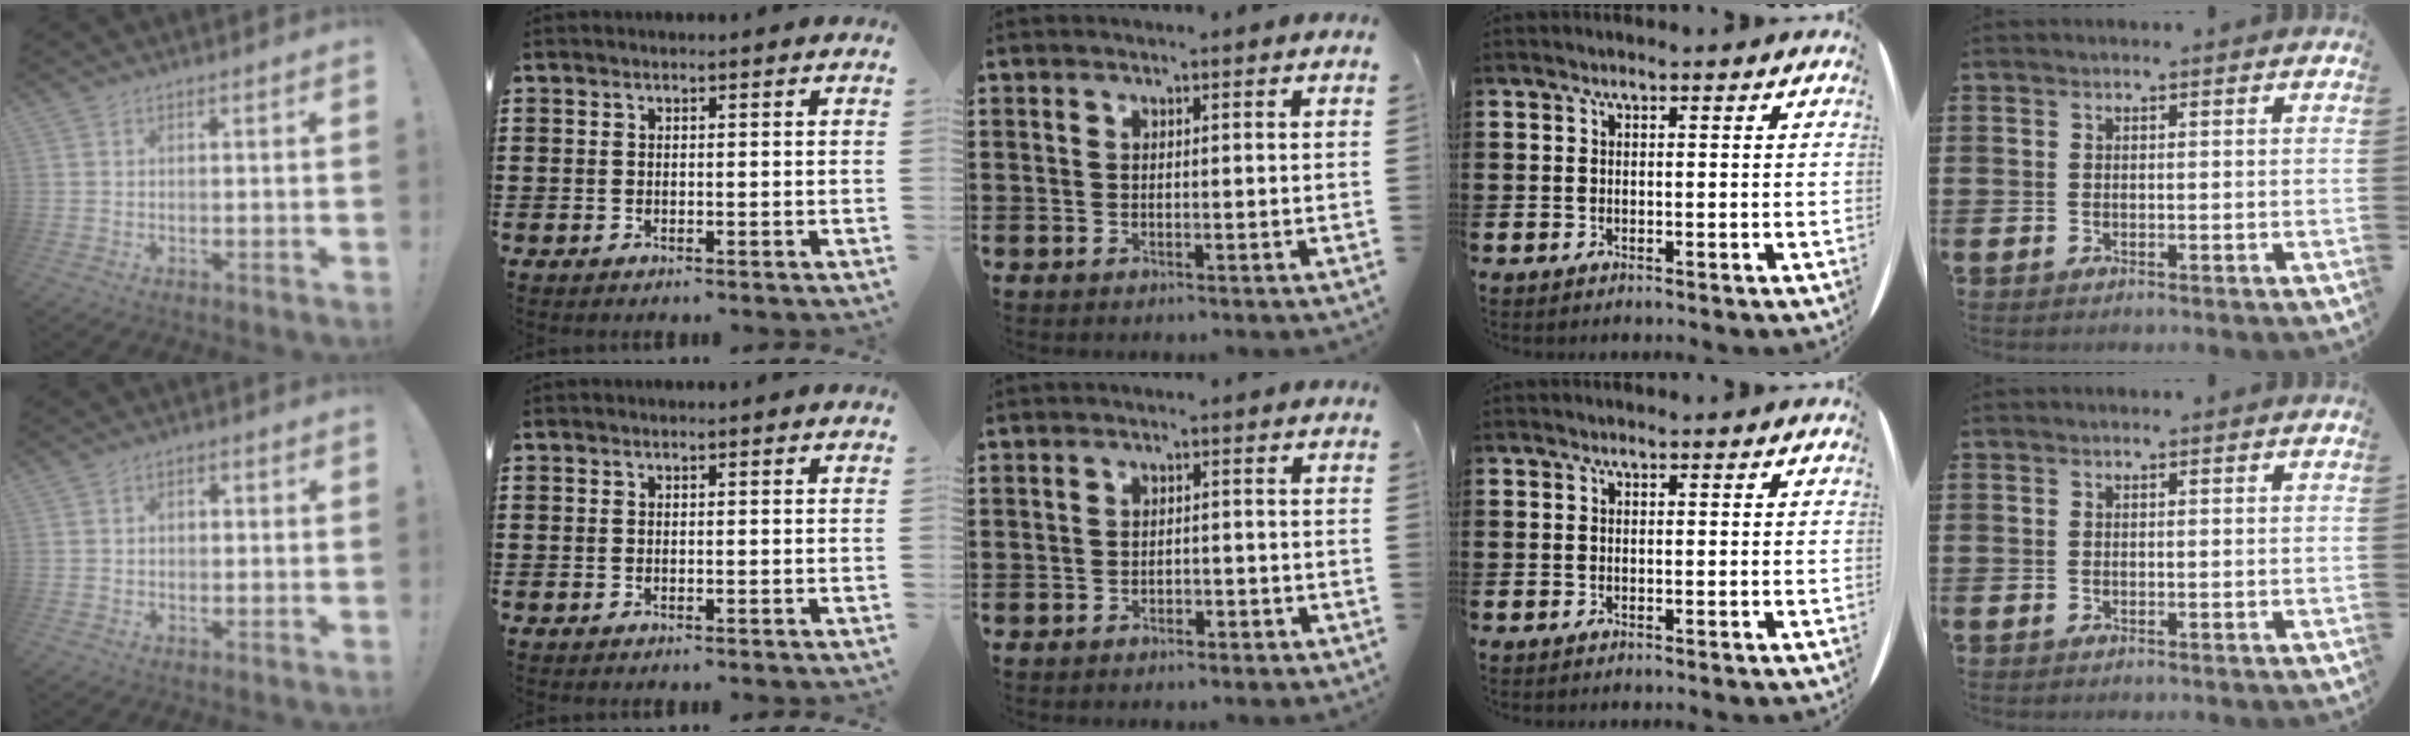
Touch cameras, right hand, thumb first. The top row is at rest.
{"thumb": {"total": 1.8, "force": [-0.8, 1.4, 0.8], "torque": [-0.004, 0.005, -0.018]}, "middle": {"total": 1.7, "force": [-1.5, 0.6, 0.3], "torque": [-0.011, 0.001, -0.033]}}